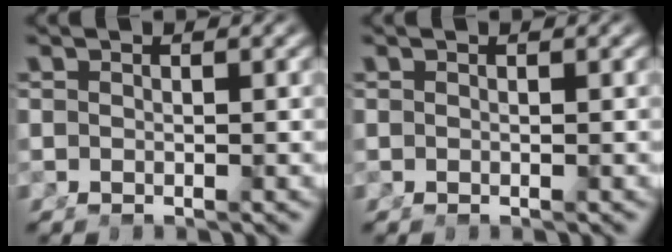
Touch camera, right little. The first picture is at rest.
{"total": 0.0}